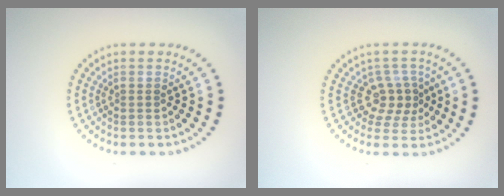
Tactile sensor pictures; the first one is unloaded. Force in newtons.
{"total": 2.8, "press": 2.2, "slide": 1.8}